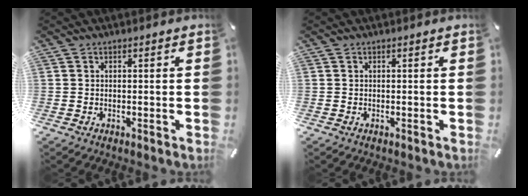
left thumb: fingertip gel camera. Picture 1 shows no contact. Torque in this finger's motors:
{"motor_torque": [-0.01, -0.01, 0.02, 0.02, 0.00]}